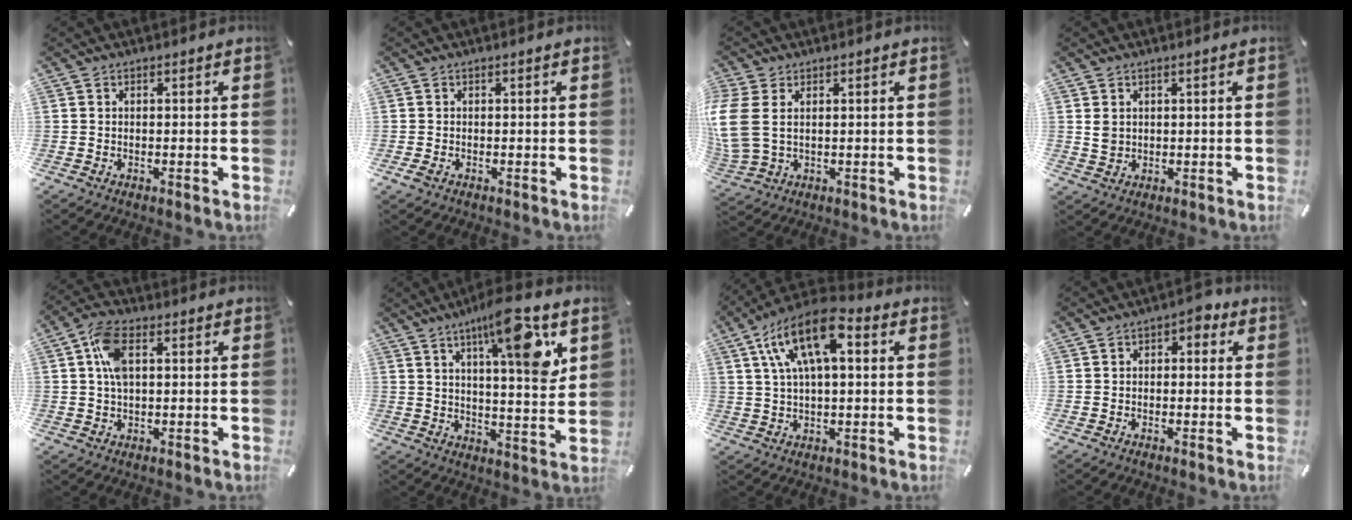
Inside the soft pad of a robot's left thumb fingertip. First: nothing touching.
{"total": 1.0, "force": [-0.3, 0.9, 0.4], "torque": [-0.005, 0.004, -0.006]}
{"total": 7.5, "force": [1.8, 5.2, 5.0], "torque": [-0.129, -0.001, 0.036]}
{"total": 2.4, "force": [1.0, 2.0, 0.9], "torque": [-0.013, -0.001, 0.018]}
{"total": 7.3, "force": [1.5, 4.0, 5.9], "torque": [-0.126, 0.005, 0.022]}
{"total": 14.6, "force": [7.7, 3.2, 12.0], "torque": [-0.179, -0.037, 0.116]}
{"total": 15.2, "force": [4.8, 7.4, 12.3], "torque": [-0.242, -0.005, 0.083]}
{"total": 2.9, "force": [-0.6, 2.1, 1.9], "torque": [-0.031, 0.013, -0.017]}